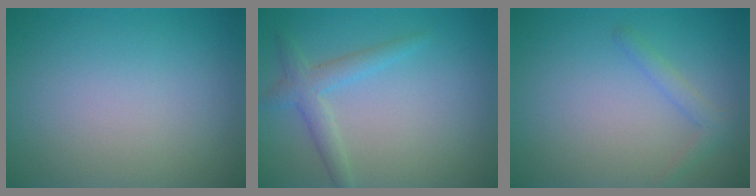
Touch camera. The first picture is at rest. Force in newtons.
{"total": 2.4, "press": 2.4, "slide": 0.1}
{"total": 1.4, "press": 1.4, "slide": 0.1}